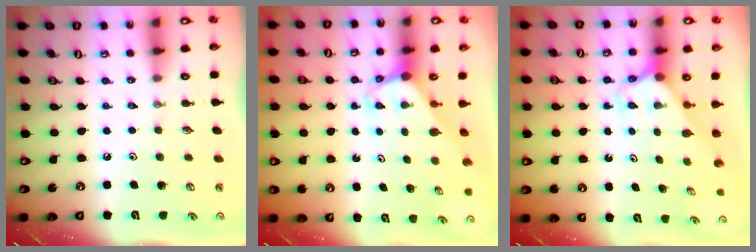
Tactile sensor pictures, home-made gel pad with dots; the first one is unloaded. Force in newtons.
{"total": 3.3, "press": 3.3, "slide": 0.1}
{"total": 2.4, "press": 2.4, "slide": 0.2}